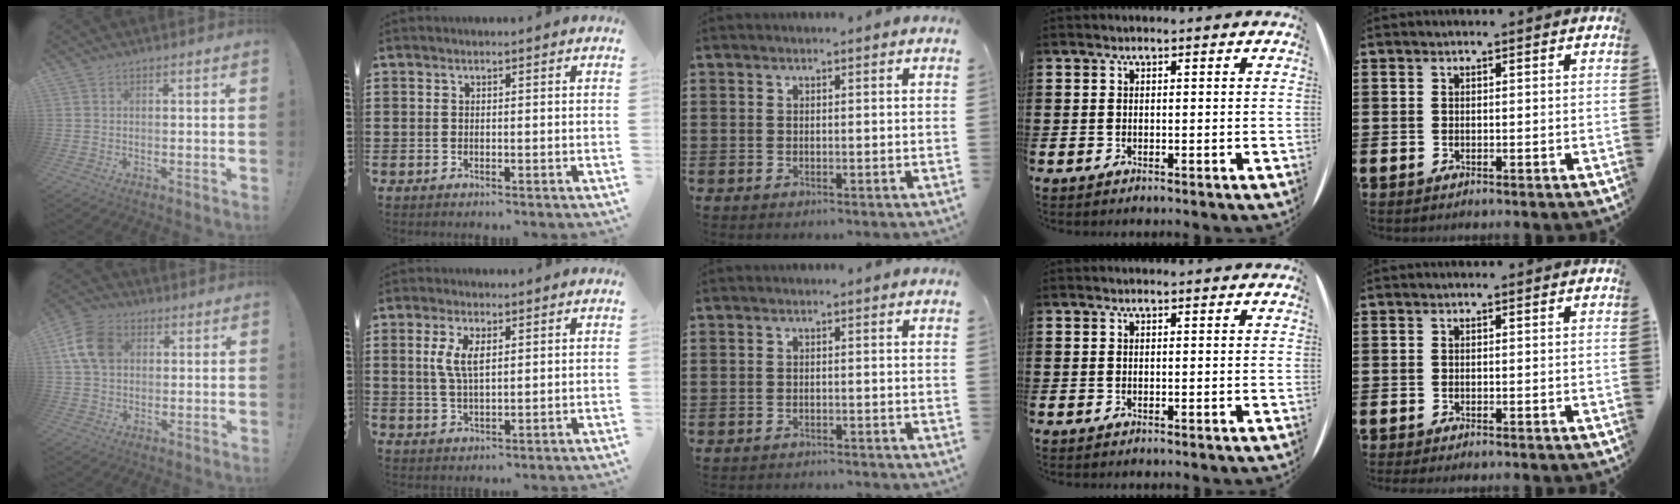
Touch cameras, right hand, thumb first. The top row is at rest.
{"thumb": {"total": 11.6, "force": [2.9, 8.7, 7.2], "torque": [-0.137, 0.014, 0.061]}, "index": {"total": 4.9, "force": [1.3, 2.1, 4.2], "torque": [-0.090, 0.008, 0.021]}, "middle": {"total": 1.1, "force": [-1.1, 0.0, 0.0], "torque": [-0.003, 0.002, -0.024]}}